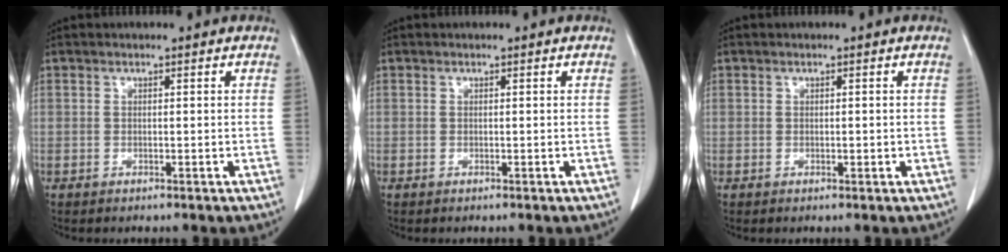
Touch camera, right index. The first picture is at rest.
{"total": 0.0}
{"total": 0.7, "force": [0.0, 0.5, 0.6], "torque": [-0.006, 0.000, 0.002]}